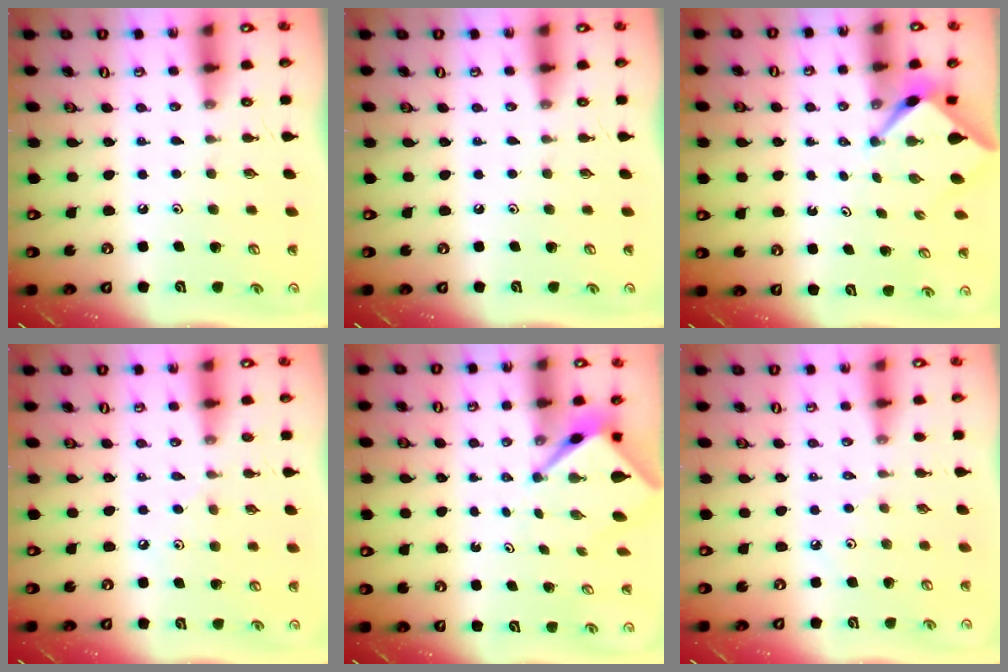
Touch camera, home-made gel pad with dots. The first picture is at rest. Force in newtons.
{"total": 0.0}
{"total": 2.7, "press": 2.7, "slide": 0.3}
{"total": 4.6, "press": 4.6, "slide": 0.7}
{"total": 3.5, "press": 3.5, "slide": 0.2}
{"total": 2.6, "press": 2.6, "slide": 0.5}